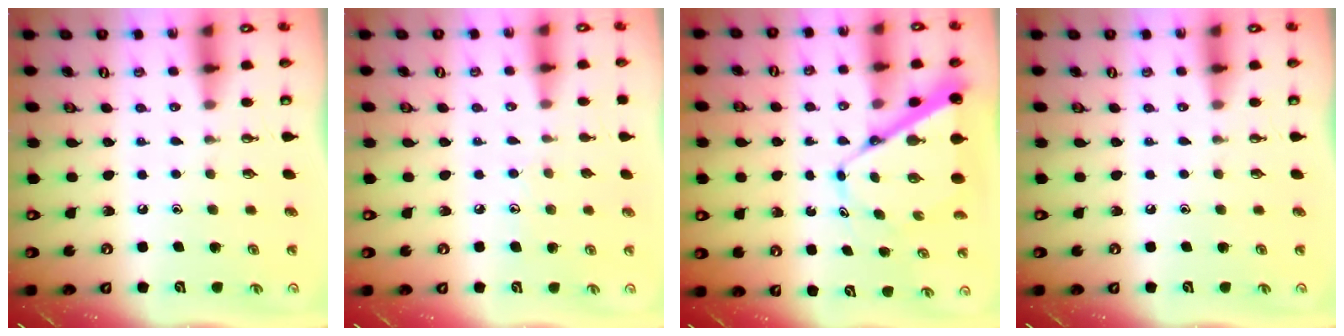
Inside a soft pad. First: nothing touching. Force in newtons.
{"total": 5.1, "press": 5.1, "slide": 0.5}
{"total": 10.1, "press": 10.0, "slide": 0.9}
{"total": 0.0}